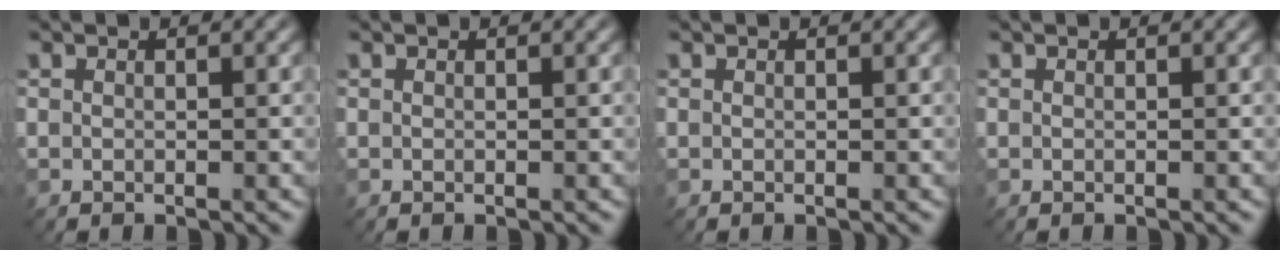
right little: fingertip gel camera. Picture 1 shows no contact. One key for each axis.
{"total": 0.0}
{"total": 0.0}
{"total": 0.0}